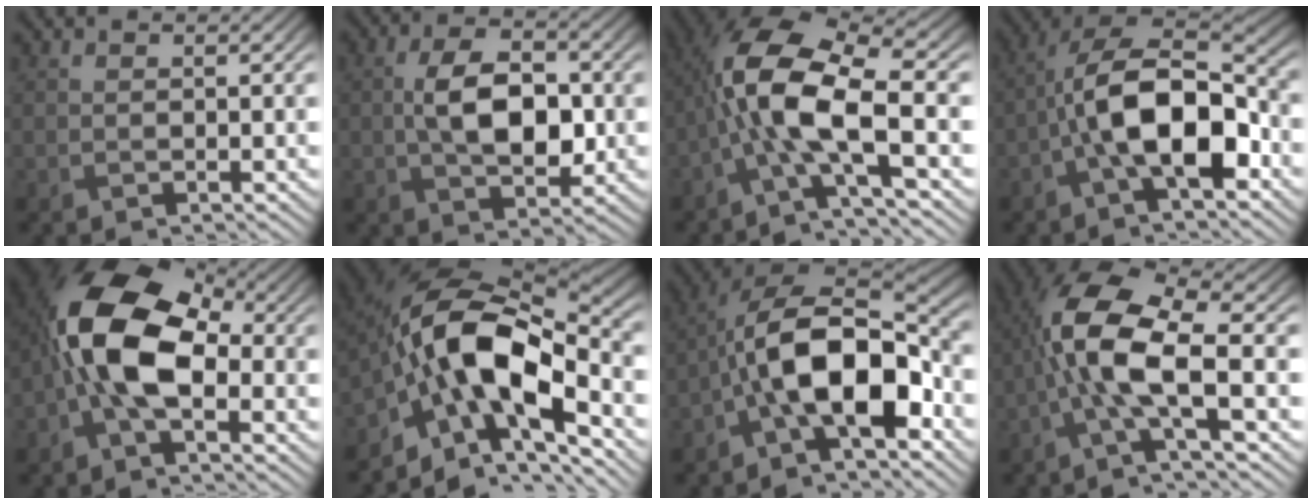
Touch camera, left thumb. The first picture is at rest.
{"total": 8.6, "force": [-0.4, 4.8, 7.2], "torque": [-0.141, 0.004, -0.011]}
{"total": 11.7, "force": [-2.2, 3.9, 10.8], "torque": [-0.225, 0.008, -0.052]}
{"total": 11.9, "force": [-3.5, 5.3, 10.1], "torque": [-0.186, 0.015, -0.069]}
{"total": 13.5, "force": [-1.0, 7.4, 11.3], "torque": [-0.235, 0.024, -0.041]}
{"total": 14.5, "force": [-4.3, 7.3, 11.7], "torque": [-0.203, 0.000, -0.095]}
{"total": 13.2, "force": [-3.9, 5.8, 11.2], "torque": [-0.197, 0.006, -0.080]}
{"total": 9.7, "force": [-1.6, 3.0, 9.1], "torque": [-0.196, 0.016, -0.039]}